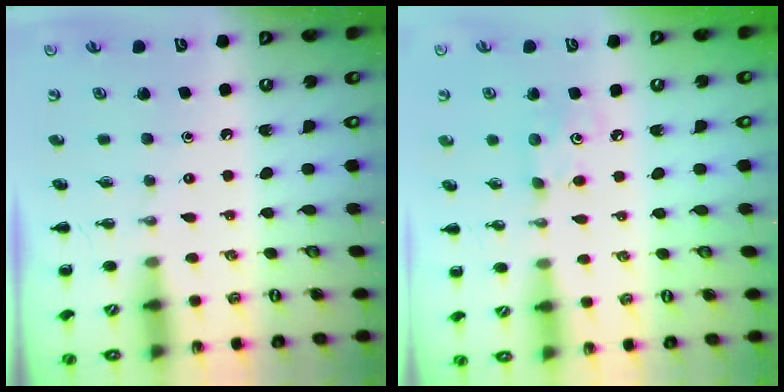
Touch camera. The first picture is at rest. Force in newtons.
{"total": 4.2, "press": 4.1, "slide": 0.8}